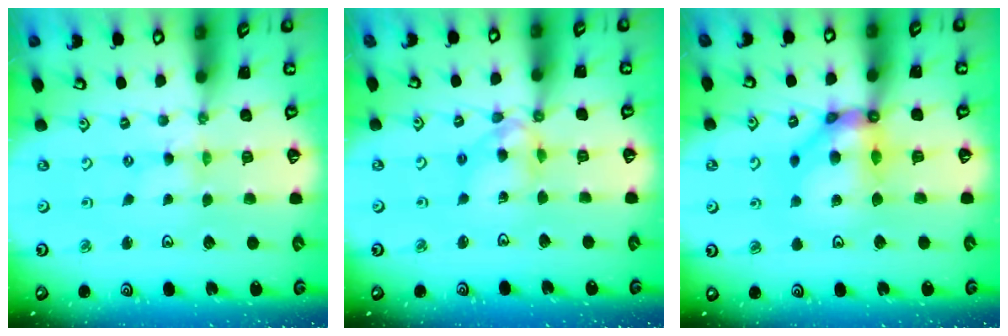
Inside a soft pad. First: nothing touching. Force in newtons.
{"total": 10.8, "press": 10.7, "slide": 1.3}
{"total": 11.2, "press": 11.2, "slide": 1.0}